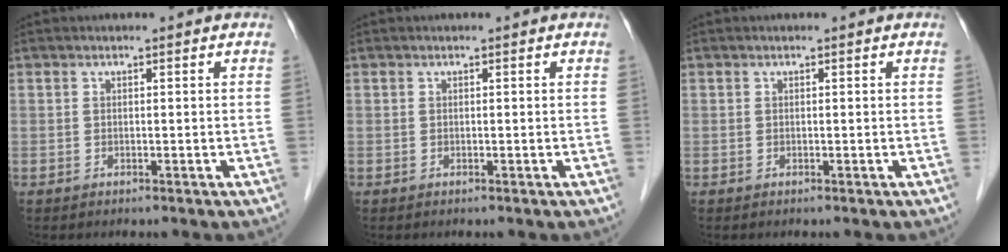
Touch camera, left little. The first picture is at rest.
{"total": 0.0}
{"total": 0.0}